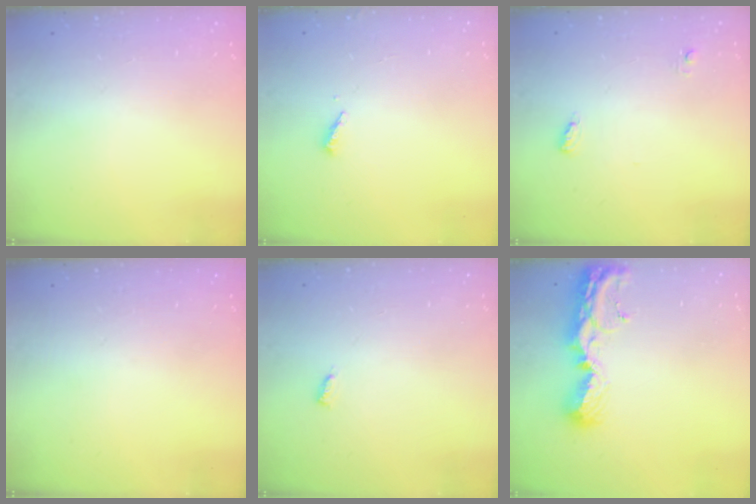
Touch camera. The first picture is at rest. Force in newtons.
{"total": 2.0, "press": 2.0, "slide": 0.2}
{"total": 3.7, "press": 3.5, "slide": 1.2}
{"total": 0.0}
{"total": 3.1, "press": 3.1, "slide": 0.2}
{"total": 10.1, "press": 10.0, "slide": 0.8}